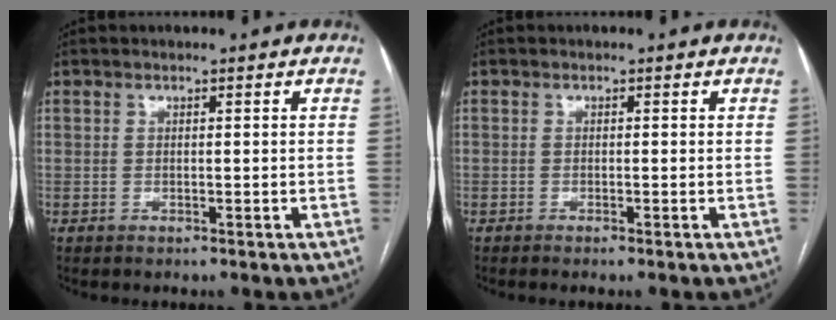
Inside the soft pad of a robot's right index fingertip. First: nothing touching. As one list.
[{"total": 0.6, "force": [-0.4, -0.1, 0.4], "torque": [-0.011, 0.001, -0.008]}]